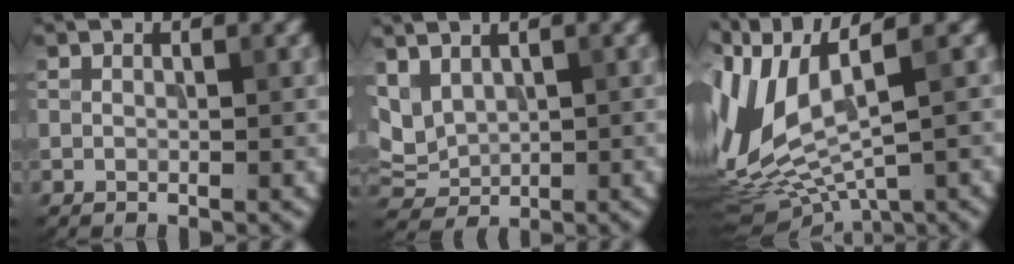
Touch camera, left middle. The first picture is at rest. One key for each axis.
{"total": 3.4, "fx": 1.7, "fy": 2.2, "fz": 2.0, "tx": -0.048, "ty": 0.004, "tz": 0.042}
{"total": 10.3, "fx": 0.4, "fy": 3.9, "fz": 9.5, "tx": -0.214, "ty": 0.001, "tz": 0.020}